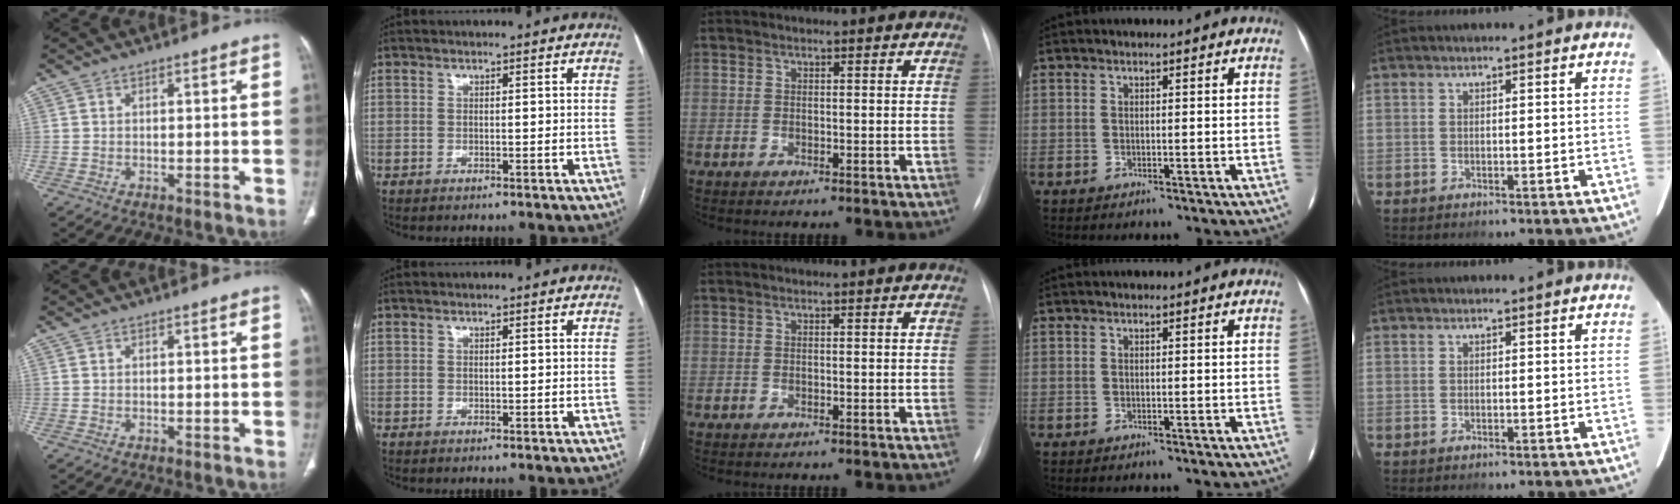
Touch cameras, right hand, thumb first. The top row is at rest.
{}